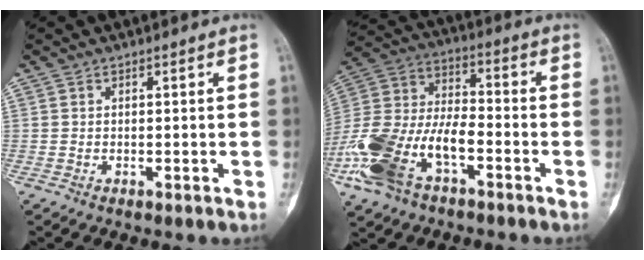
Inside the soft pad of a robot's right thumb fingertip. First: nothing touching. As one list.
[{"total": 19.1, "force": [-8.3, 9.8, 14.1], "torque": [-0.298, 0.045, -0.158]}]